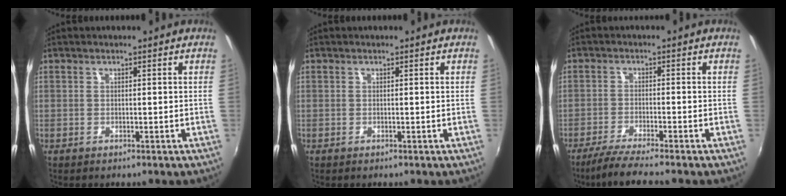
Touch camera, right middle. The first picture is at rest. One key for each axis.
{"total": 0.0}
{"total": 6.2, "fx": -5.4, "fy": -0.5, "fz": 3.1, "tx": -0.080, "ty": -0.018, "tz": -0.097}